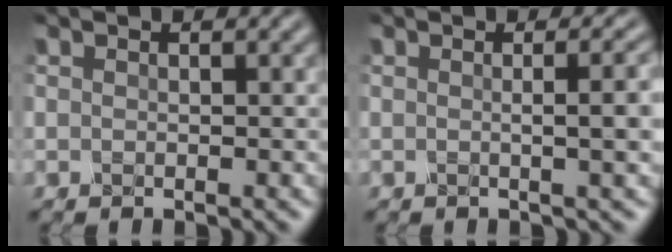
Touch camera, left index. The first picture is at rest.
{"total": 3.4, "force": [-0.1, 0.9, 3.2], "torque": [-0.039, 0.006, 0.000]}